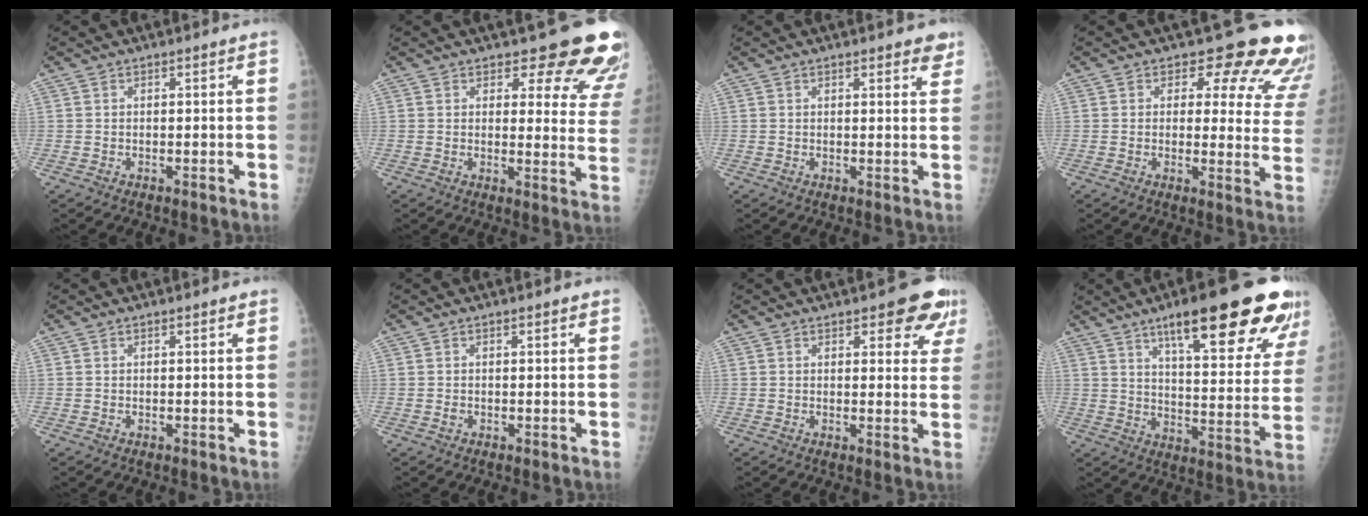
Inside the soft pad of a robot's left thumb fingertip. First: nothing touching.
{"total": 14.4, "force": [12.1, 5.1, 6.1], "torque": [-0.013, -0.079, 0.119]}
{"total": 3.4, "force": [2.4, 1.2, 2.1], "torque": [-0.005, -0.008, 0.025]}
{"total": 15.0, "force": [11.8, 6.5, 6.6], "torque": [-0.014, -0.077, 0.107]}
{"total": 0.0}
{"total": 0.6, "force": [0.0, 0.4, 0.4], "torque": [-0.004, 0.000, -0.001]}
{"total": 7.0, "force": [4.3, 3.1, 4.6], "torque": [-0.018, -0.016, 0.044]}
{"total": 24.7, "force": [15.1, 5.7, 18.7], "torque": [-0.231, -0.047, 0.216]}